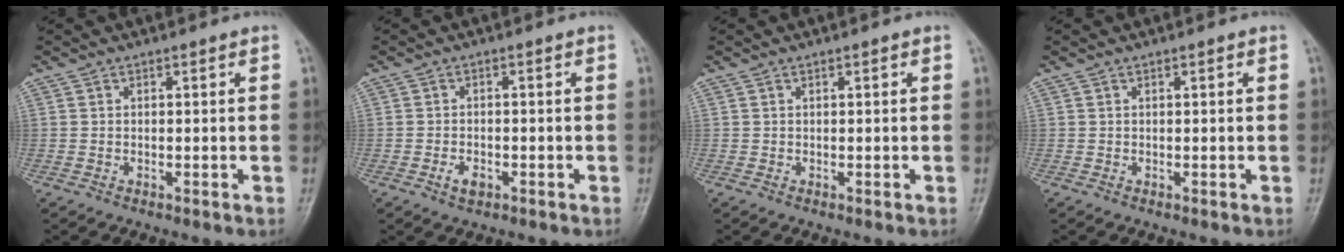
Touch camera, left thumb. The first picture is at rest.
{"total": 2.5, "force": [-1.2, 1.4, 1.7], "torque": [-0.030, 0.007, -0.019]}
{"total": 0.0}
{"total": 0.0}